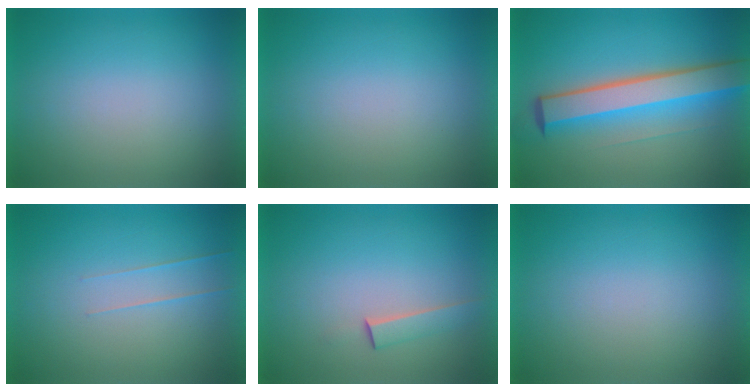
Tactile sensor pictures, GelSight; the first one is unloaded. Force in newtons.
{"total": 0.0}
{"total": 8.0}
{"total": 1.7}
{"total": 1.5}
{"total": 0.0}